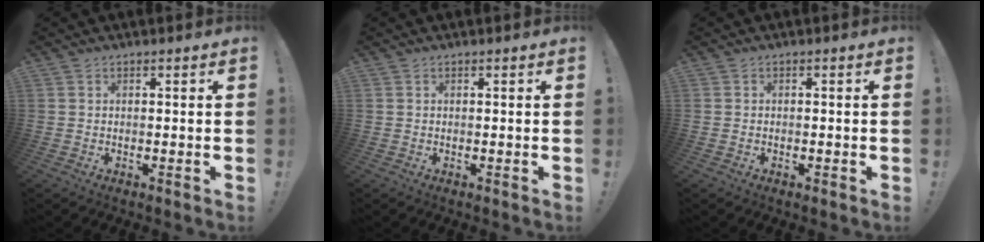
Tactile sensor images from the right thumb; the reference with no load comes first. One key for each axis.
{"total": 0.0}
{"total": 0.7, "fx": -0.6, "fy": 0.3, "fz": 0.3, "tx": -0.010, "ty": 0.003, "tz": -0.009}